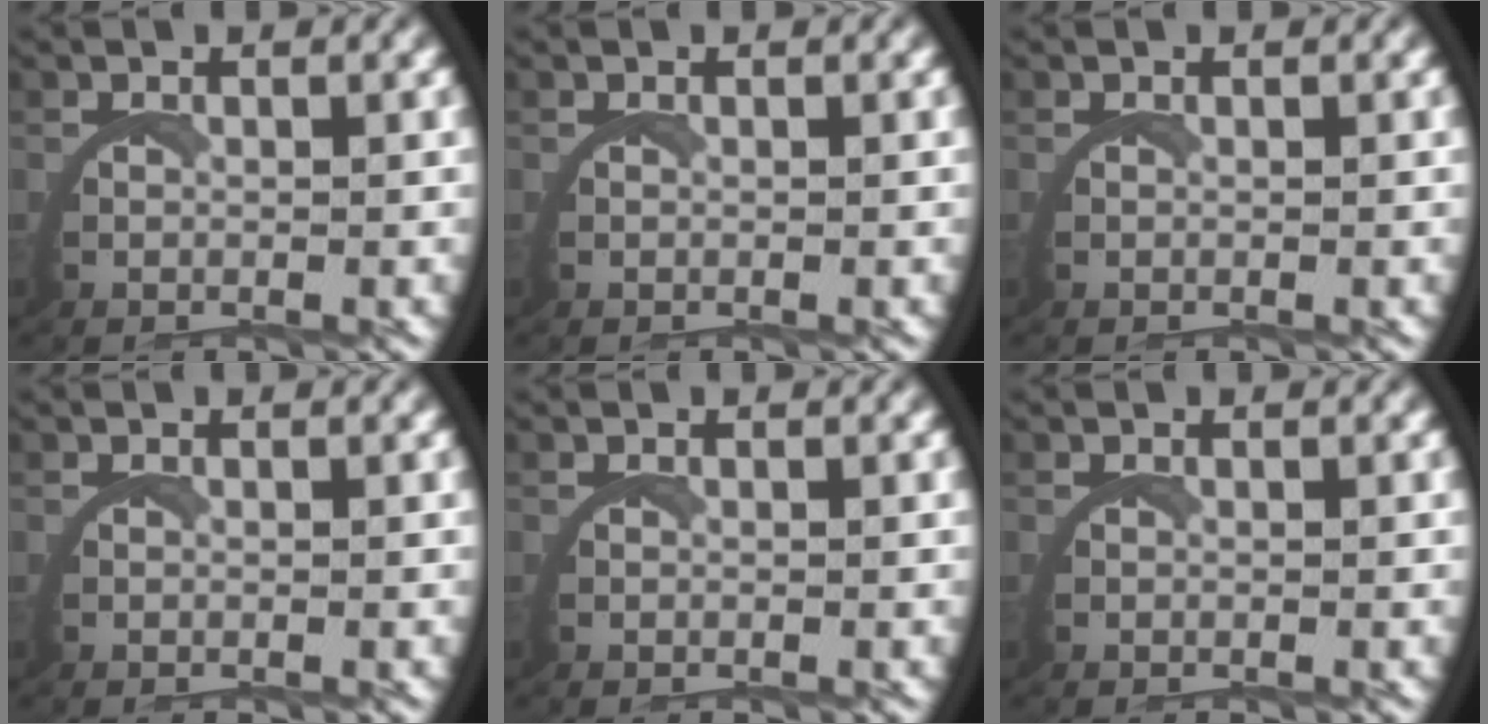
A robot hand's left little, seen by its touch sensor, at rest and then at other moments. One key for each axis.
{"total": 0.0}
{"total": 0.0}
{"total": 0.0}
{"total": 0.0}
{"total": 0.0}